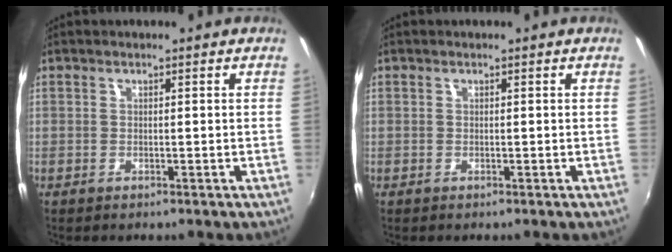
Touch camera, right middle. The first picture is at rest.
{"total": 0.0}